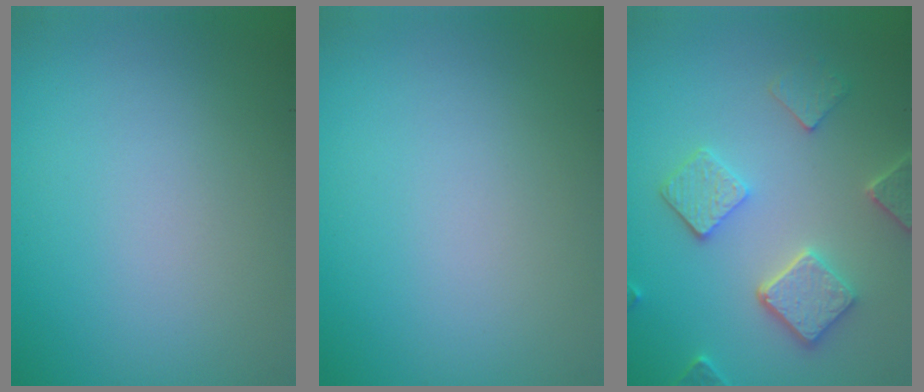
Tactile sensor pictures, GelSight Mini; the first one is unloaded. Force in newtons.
{"total": 0.0}
{"total": 4.3, "press": 3.8, "slide": 1.9}